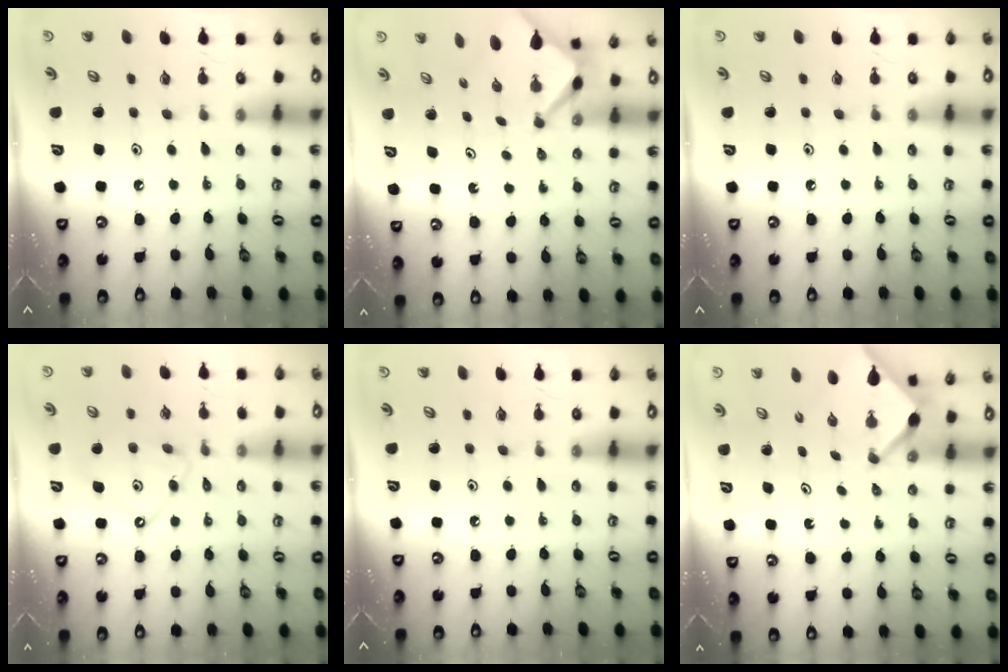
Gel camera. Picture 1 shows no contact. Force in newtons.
{"total": 3.2, "press": 3.2, "slide": 0.2}
{"total": 0.0}
{"total": 9.9, "press": 9.9, "slide": 0.8}
{"total": 0.0}
{"total": 2.6, "press": 2.6, "slide": 0.3}